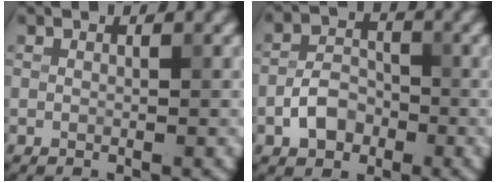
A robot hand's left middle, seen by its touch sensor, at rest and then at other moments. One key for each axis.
{"total": 3.5, "fx": -1.5, "fy": 2.4, "fz": 2.0, "tx": -0.030, "ty": 0.007, "tz": -0.032}